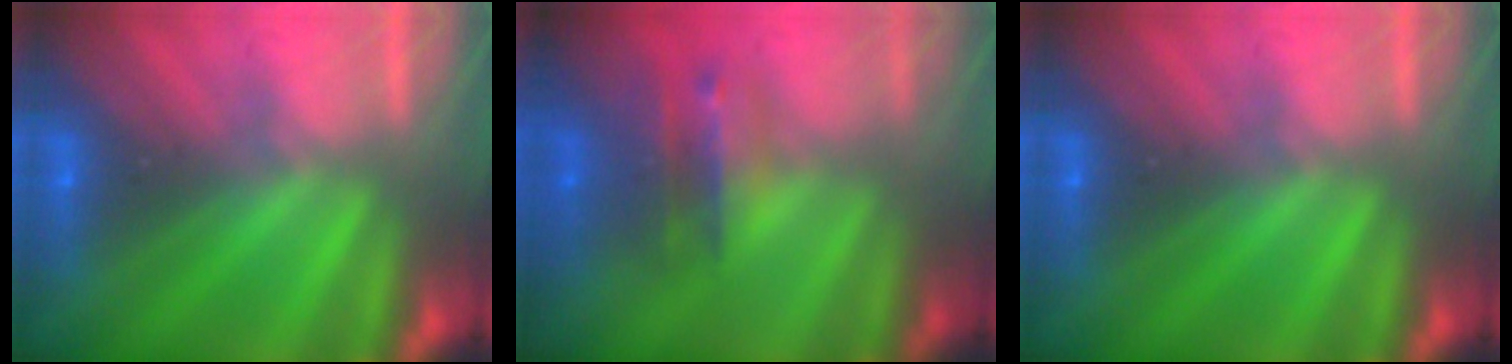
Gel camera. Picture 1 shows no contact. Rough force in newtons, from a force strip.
{"total": 2.8}
{"total": 0.0}